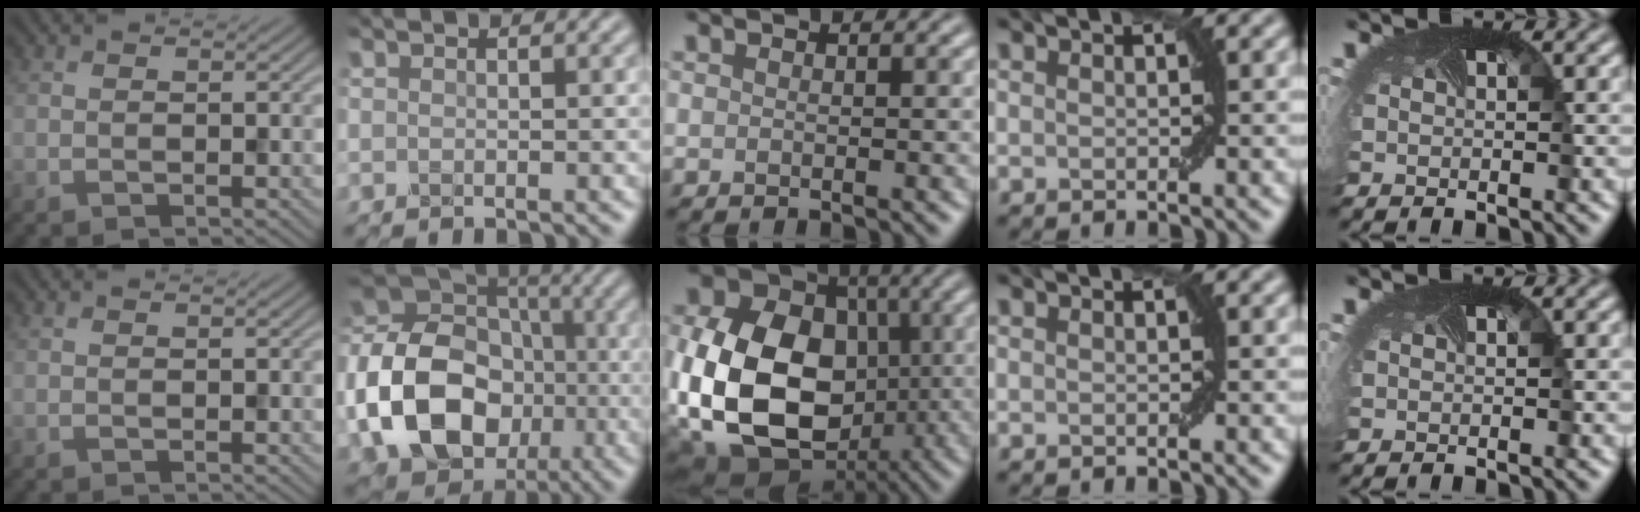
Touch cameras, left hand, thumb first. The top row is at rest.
{"index": {"total": 13.4, "force": [-3.3, 10.1, 8.1], "torque": [-0.182, -0.008, -0.058]}, "middle": {"total": 18.4, "force": [-2.5, 14.4, 11.3], "torque": [-0.235, -0.025, -0.060]}}